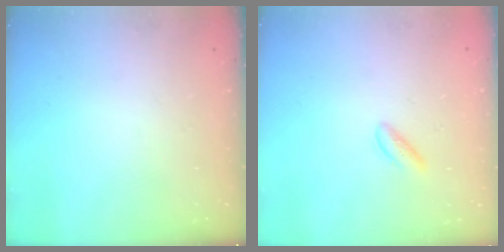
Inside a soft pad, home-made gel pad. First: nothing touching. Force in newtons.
{"total": 1.6, "press": 1.5, "slide": 0.5}